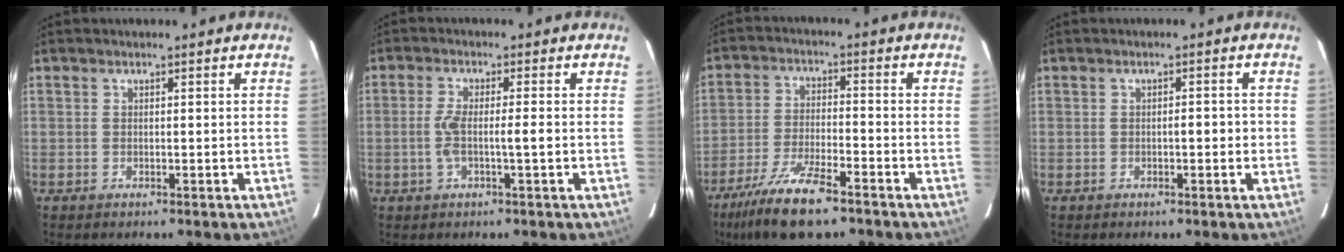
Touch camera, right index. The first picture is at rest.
{"total": 4.3, "force": [-0.8, 0.3, 4.2], "torque": [-0.087, 0.004, -0.015]}
{"total": 10.6, "force": [-7.5, 1.7, 7.2], "torque": [-0.139, -0.024, -0.136]}
{"total": 1.7, "force": [-0.3, 0.6, 1.6], "torque": [-0.022, 0.004, -0.006]}